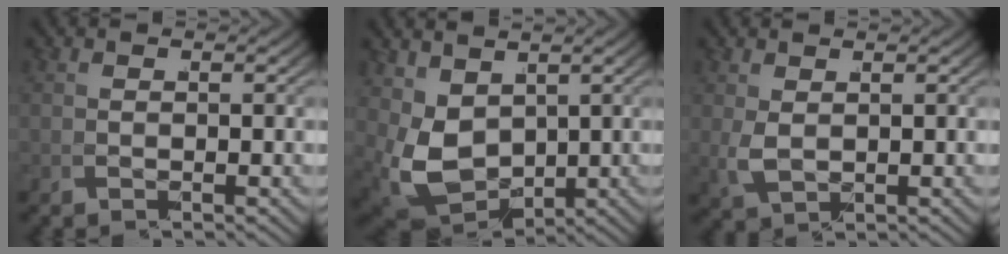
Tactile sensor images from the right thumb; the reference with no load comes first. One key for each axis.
{"total": 7.3, "fx": 0.3, "fy": 5.2, "fz": 5.0, "tx": -0.142, "ty": -0.052, "tz": 0.039}
{"total": 1.9, "fx": 0.8, "fy": 0.9, "fz": 1.5, "tx": -0.047, "ty": -0.009, "tz": 0.032}